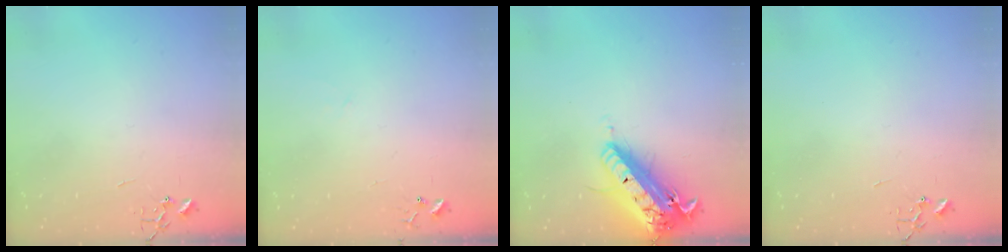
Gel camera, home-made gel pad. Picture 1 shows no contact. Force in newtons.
{"total": 4.6, "press": 4.5, "slide": 0.6}
{"total": 21.3, "press": 20.9, "slide": 4.2}
{"total": 0.0}